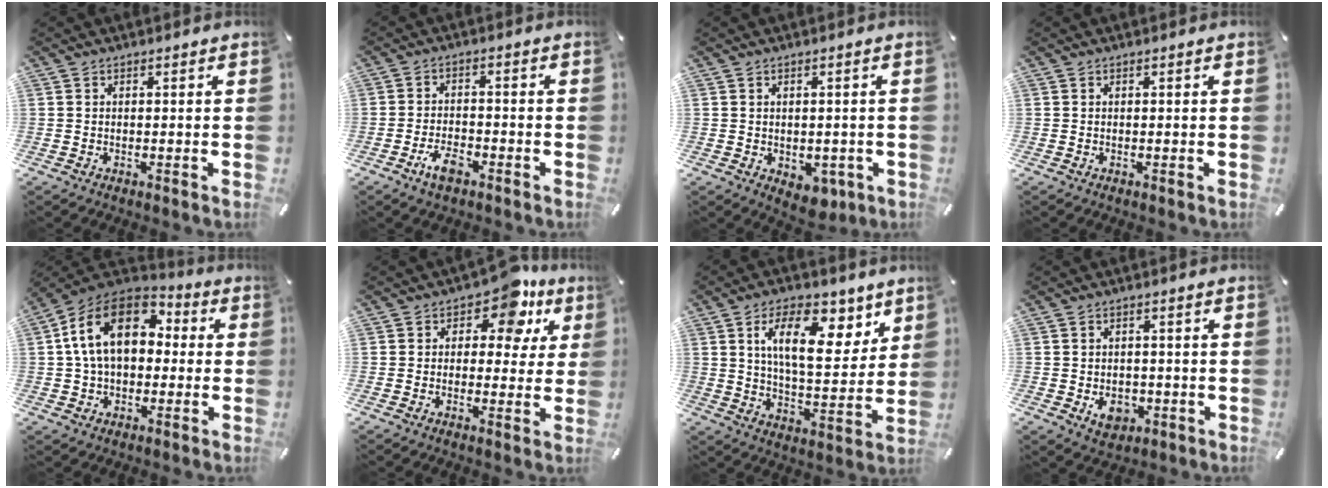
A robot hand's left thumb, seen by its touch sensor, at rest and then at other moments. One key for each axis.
{"total": 5.3, "fx": -3.3, "fy": 2.5, "fz": 3.3, "tx": -0.070, "ty": 0.016, "tz": -0.064}
{"total": 3.7, "fx": -1.4, "fy": 2.7, "fz": 2.2, "tx": -0.016, "ty": 0.004, "tz": -0.023}
{"total": 0.0}
{"total": 16.1, "fx": 2.7, "fy": 11.6, "fz": 10.9, "tx": -0.214, "ty": 0.012, "tz": 0.047}
{"total": 10.4, "fx": 5.6, "fy": 5.9, "fz": 6.4, "tx": -0.079, "ty": -0.031, "tz": 0.094}
{"total": 16.1, "fx": 7.8, "fy": 8.2, "fz": 11.4, "tx": -0.171, "ty": -0.026, "tz": 0.130}
{"total": 5.9, "fx": -1.6, "fy": 4.7, "fz": 3.2, "tx": -0.040, "ty": -0.004, "tz": -0.030}